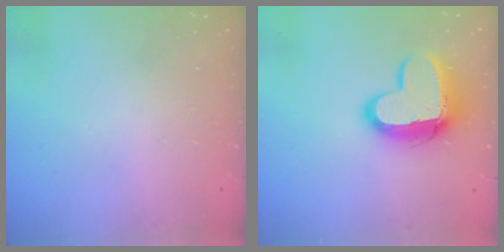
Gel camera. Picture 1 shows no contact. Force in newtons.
{"total": 14.2, "press": 14.2, "slide": 1.1}